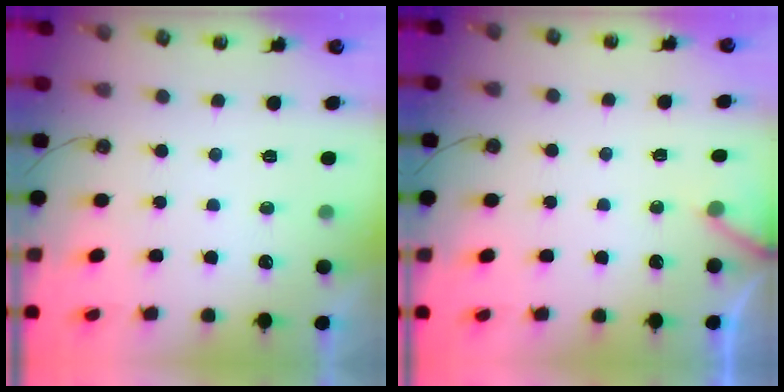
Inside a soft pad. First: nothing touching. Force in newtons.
{"total": 4.8, "press": 4.8, "slide": 0.3}